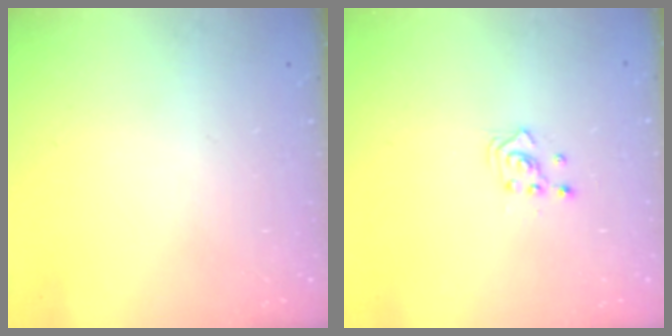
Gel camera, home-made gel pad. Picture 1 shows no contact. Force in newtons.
{"total": 2.3, "press": 2.3, "slide": 0.3}